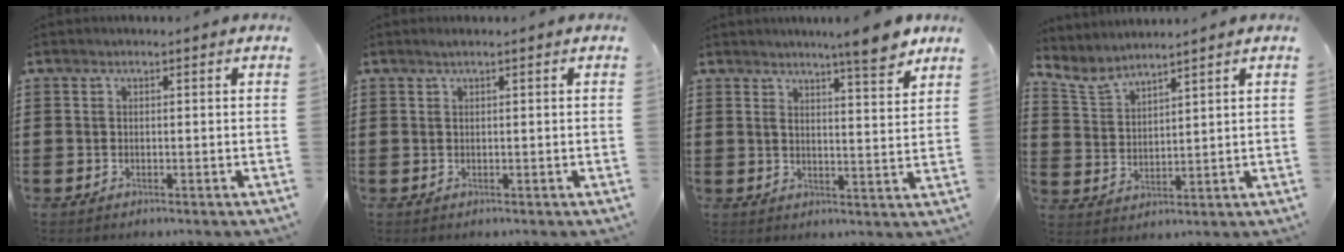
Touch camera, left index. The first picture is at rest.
{"total": 0.6, "force": [0.3, -0.1, 0.5], "torque": [-0.008, -0.001, 0.006]}
{"total": 6.9, "force": [5.8, 0.2, 3.8], "torque": [-0.064, -0.025, 0.097]}
{"total": 4.3, "force": [4.0, 0.7, 1.3], "torque": [-0.042, -0.017, 0.071]}